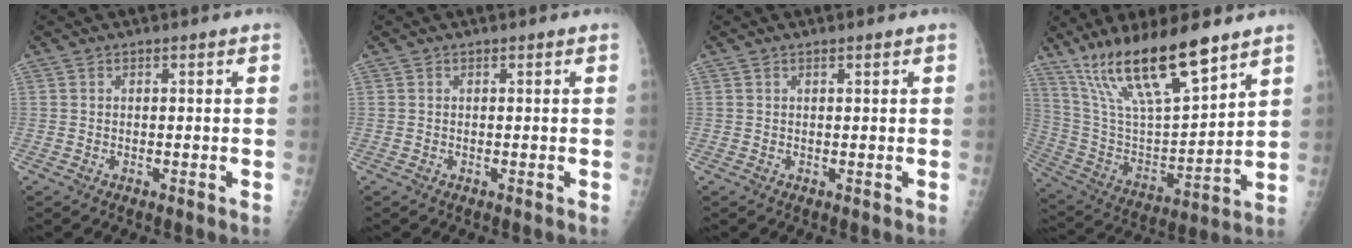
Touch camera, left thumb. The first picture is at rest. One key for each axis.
{"total": 0.0}
{"total": 0.5, "fx": 0.3, "fy": 0.2, "fz": 0.4, "tx": -0.007, "ty": -0.001, "tz": 0.004}
{"total": 20.8, "fx": 14.5, "fy": 5.0, "fz": 14.0, "tx": -0.236, "ty": -0.059, "tz": 0.278}